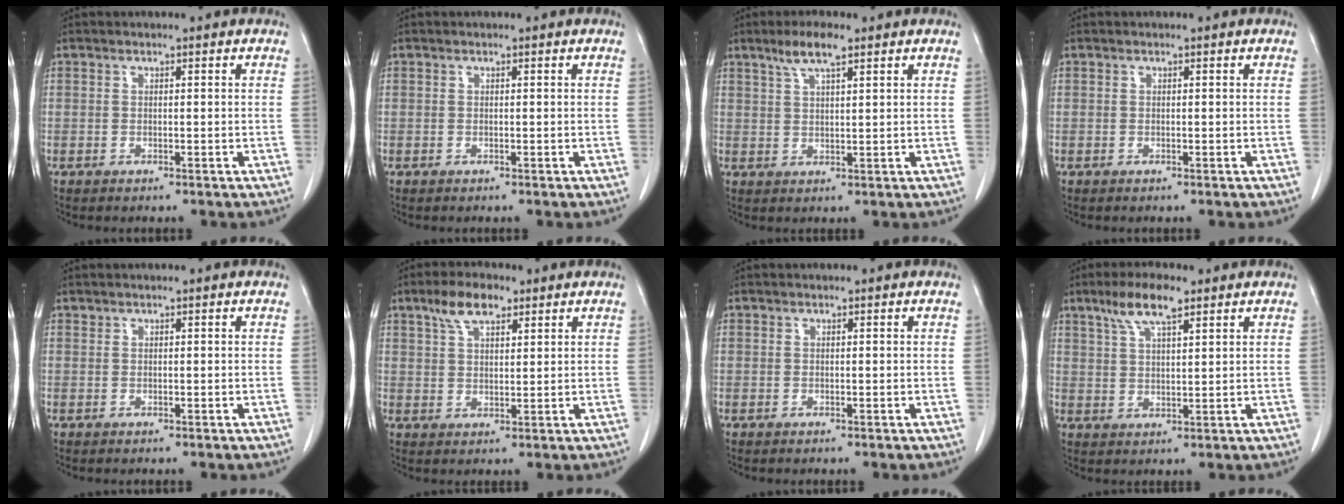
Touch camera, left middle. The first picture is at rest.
{"total": 0.0}
{"total": 4.8, "force": [3.3, 0.7, 3.5], "torque": [-0.071, 0.005, 0.062]}
{"total": 0.0}
{"total": 0.0}
{"total": 6.1, "force": [3.8, 2.4, 4.0], "torque": [-0.080, 0.015, 0.071]}
{"total": 0.0}
{"total": 6.9, "force": [4.5, 1.5, 5.0], "torque": [-0.103, 0.012, 0.085]}